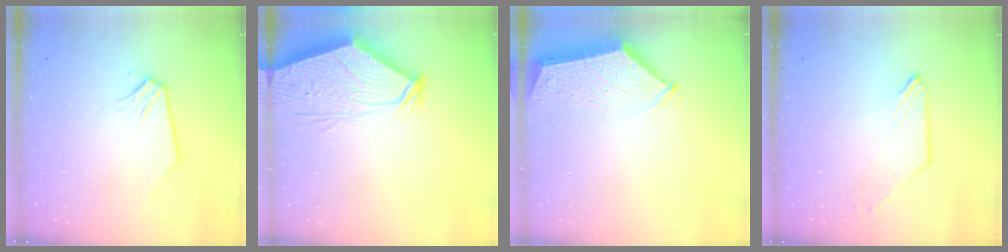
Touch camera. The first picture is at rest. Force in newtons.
{"total": 8.7, "press": 8.6, "slide": 1.4}
{"total": 2.9, "press": 2.9, "slide": 0.4}
{"total": 0.0}